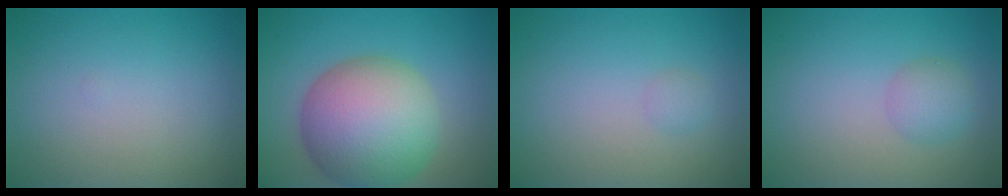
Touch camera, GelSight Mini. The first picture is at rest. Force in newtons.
{"total": 11.3, "press": 11.3, "slide": 0.4}
{"total": 0.8, "press": 0.8, "slide": 0.1}
{"total": 2.0, "press": 2.0, "slide": 0.1}